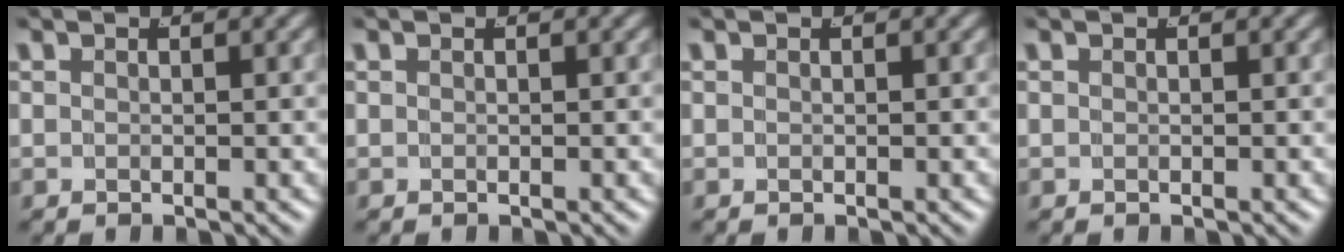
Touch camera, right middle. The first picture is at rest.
{"total": 0.0}
{"total": 0.0}
{"total": 0.0}